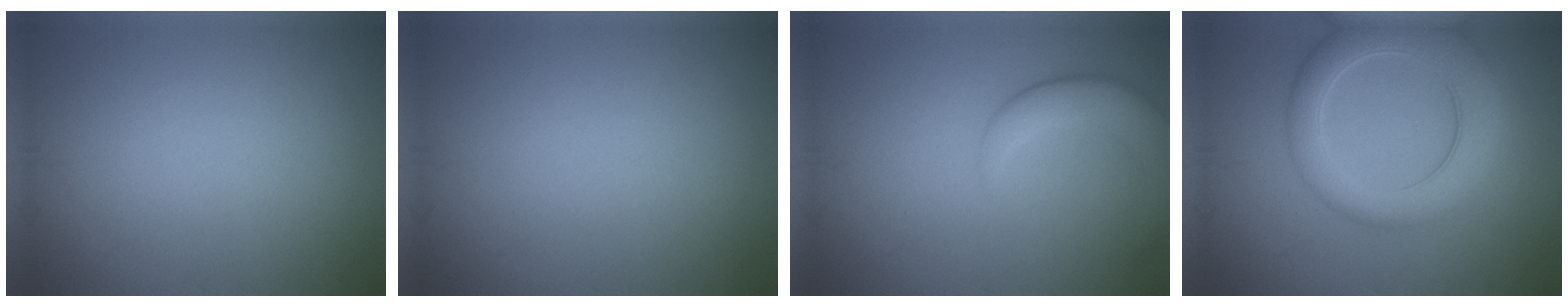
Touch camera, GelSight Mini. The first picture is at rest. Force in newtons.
{"total": 0.0}
{"total": 4.0, "press": 4.0, "slide": 0.2}
{"total": 6.6, "press": 6.5, "slide": 0.6}